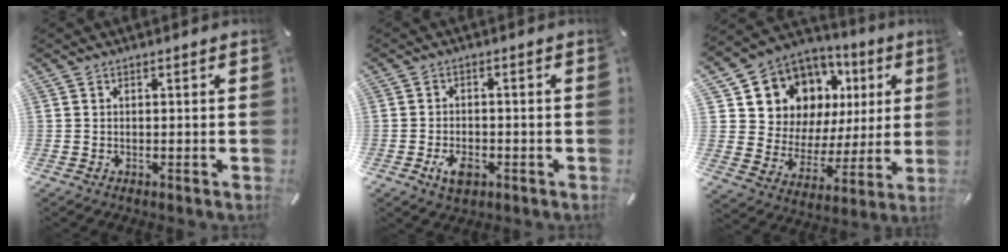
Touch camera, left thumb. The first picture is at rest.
{"total": 4.5, "force": [-2.0, 2.8, 2.9], "torque": [-0.059, 0.007, -0.036]}
{"total": 11.8, "force": [7.2, 9.1, 2.1], "torque": [-0.056, -0.075, 0.141]}